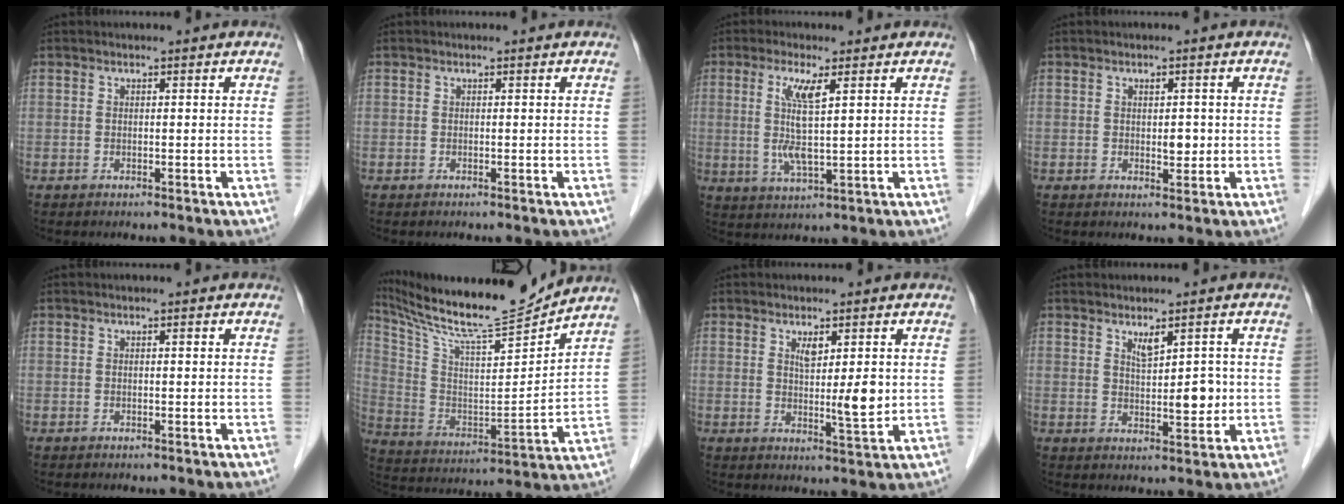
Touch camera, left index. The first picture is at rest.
{"total": 0.0}
{"total": 6.4, "force": [1.6, 0.4, 6.1], "torque": [-0.129, -0.007, 0.035]}
{"total": 2.1, "force": [0.1, 1.2, 1.8], "torque": [-0.026, -0.001, 0.003]}
{"total": 0.0}
{"total": 18.3, "force": [17.2, 0.0, 6.4], "torque": [-0.134, -0.035, 0.295]}
{"total": 5.3, "force": [1.0, 1.0, 5.1], "torque": [-0.077, -0.009, 0.016]}
{"total": 4.8, "force": [0.9, 1.8, 4.3], "torque": [-0.066, -0.004, 0.021]}